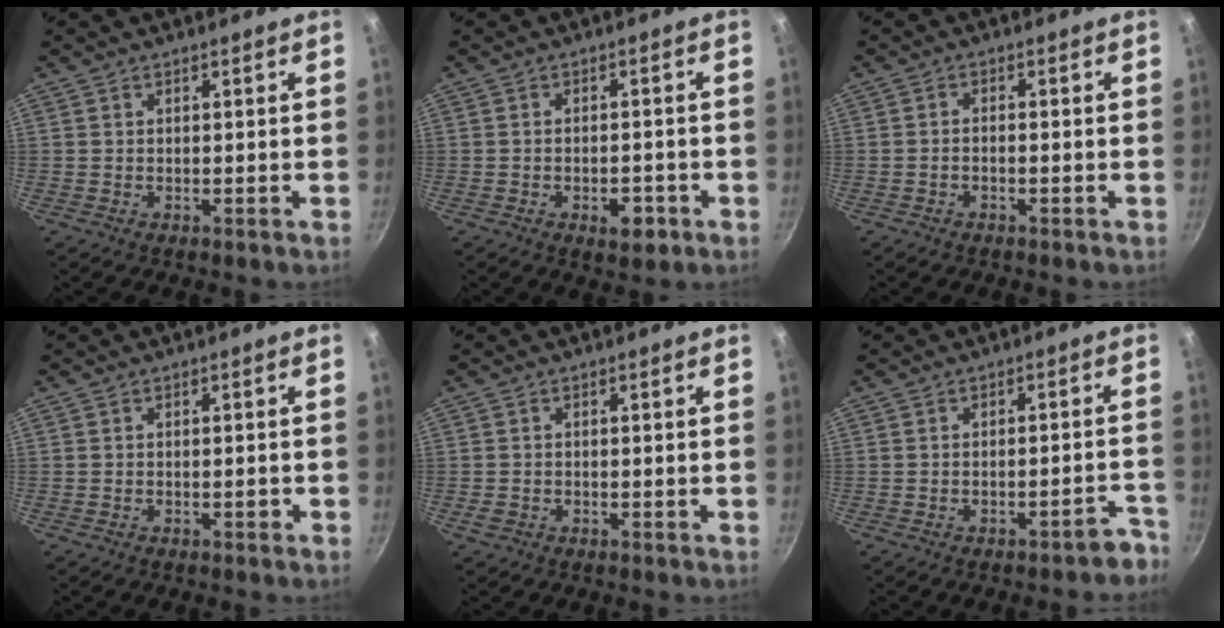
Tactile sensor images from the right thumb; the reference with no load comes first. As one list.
[{"total": 4.5, "force": [-2.1, 2.3, 3.3], "torque": [-0.033, 0.012, -0.025]}, {"total": 1.3, "force": [-0.8, 0.5, 0.9], "torque": [-0.019, 0.013, -0.019]}, {"total": 0.8, "force": [-0.4, 0.3, 0.6], "torque": [-0.008, 0.005, -0.005]}, {"total": 1.3, "force": [-0.6, 1.0, 0.7], "torque": [-0.016, 0.003, -0.010]}, {"total": 4.9, "force": [-3.7, 1.7, 2.7], "torque": [-0.009, 0.049, -0.031]}]